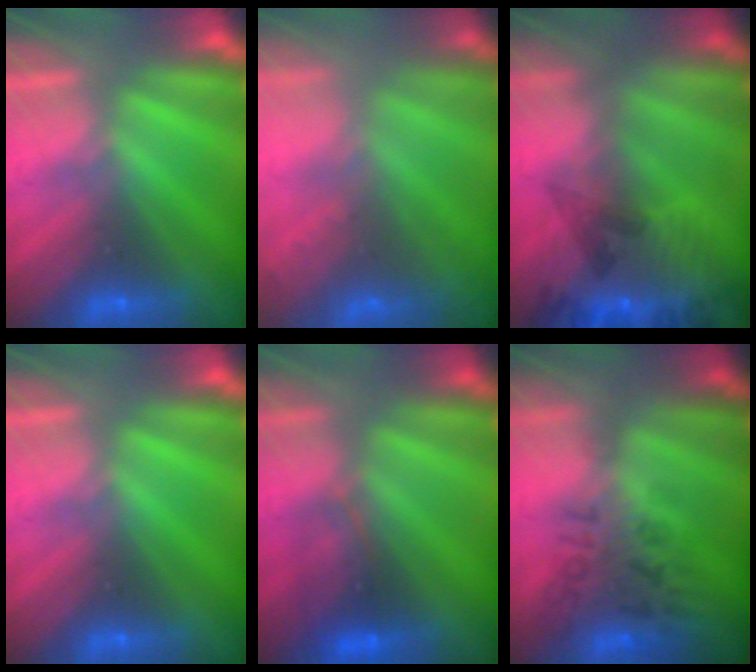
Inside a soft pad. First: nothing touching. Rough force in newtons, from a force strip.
{"total": 7.1}
{"total": 5.8}
{"total": 0.0}
{"total": 4.4}
{"total": 2.8}